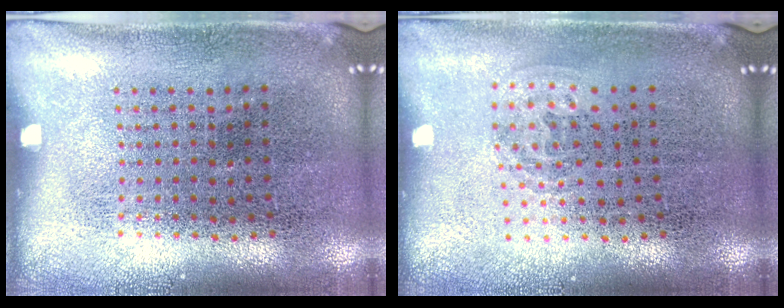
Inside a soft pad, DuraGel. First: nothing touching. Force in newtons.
{"total": 1.0, "press": 0.6, "slide": 0.7}